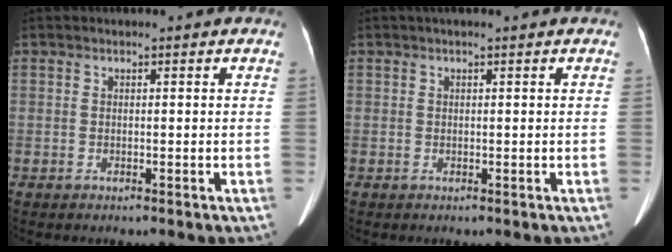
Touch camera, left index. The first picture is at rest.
{"total": 1.5, "force": [1.1, 0.0, 1.0], "torque": [-0.007, 0.028, 0.018]}